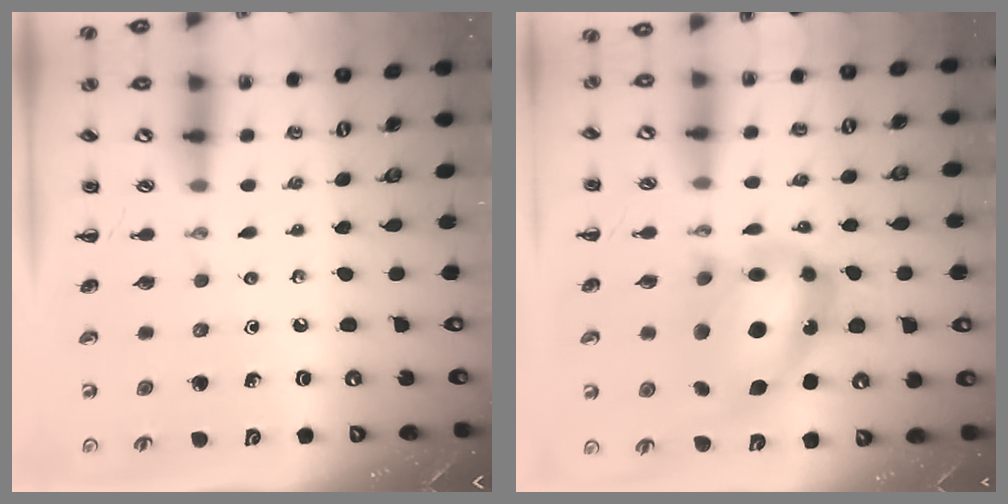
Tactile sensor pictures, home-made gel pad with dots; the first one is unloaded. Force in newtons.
{"total": 16.0, "press": 15.5, "slide": 3.9}